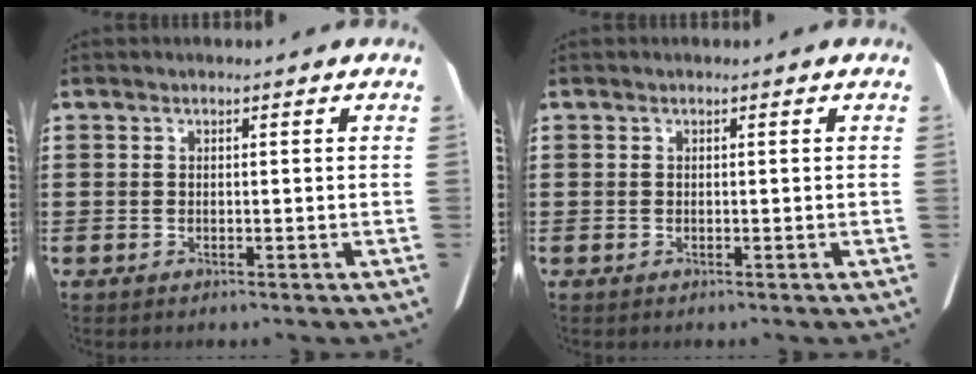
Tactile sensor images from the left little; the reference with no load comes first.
{"total": 0.0}